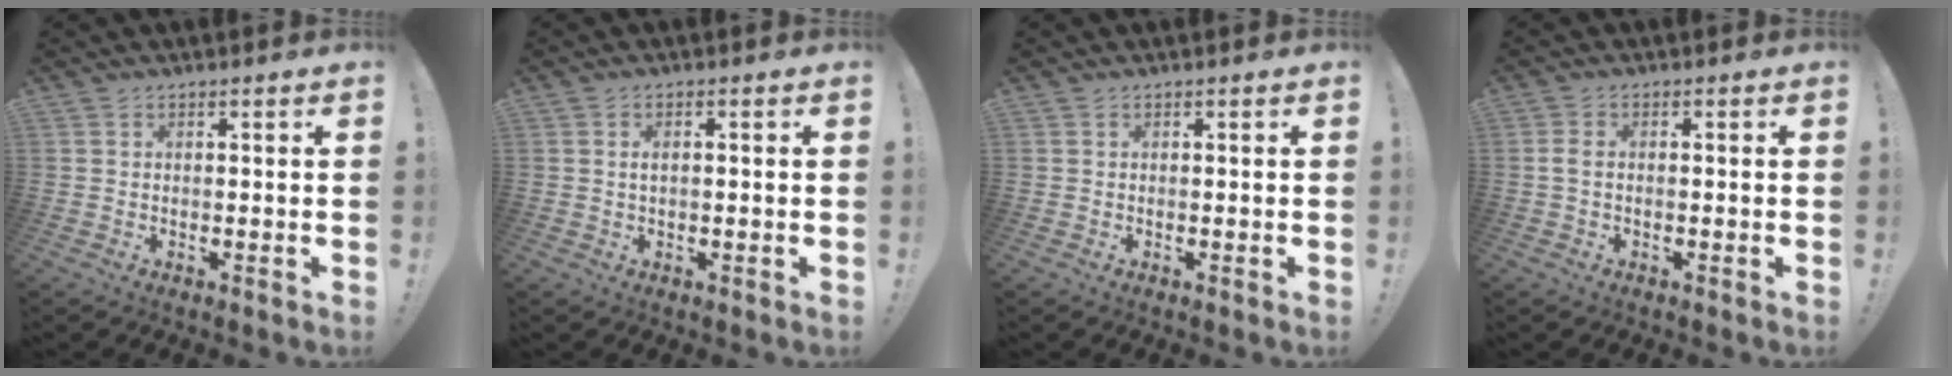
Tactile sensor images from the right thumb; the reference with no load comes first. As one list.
[{"total": 1.4, "force": [0.2, 0.6, 1.3], "torque": [-0.019, 0.002, 0.001]}, {"total": 0.0}, {"total": 1.9, "force": [0.0, 1.0, 1.6], "torque": [-0.039, 0.008, 0.002]}]